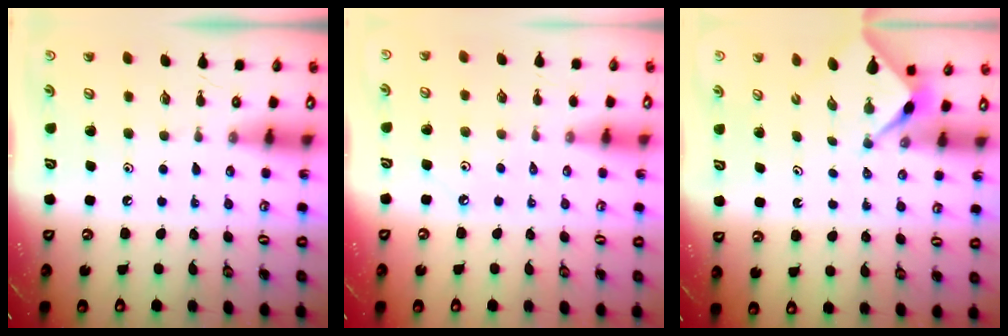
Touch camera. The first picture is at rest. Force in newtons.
{"total": 1.8, "press": 1.8, "slide": 0.2}
{"total": 2.3, "press": 2.3, "slide": 0.3}